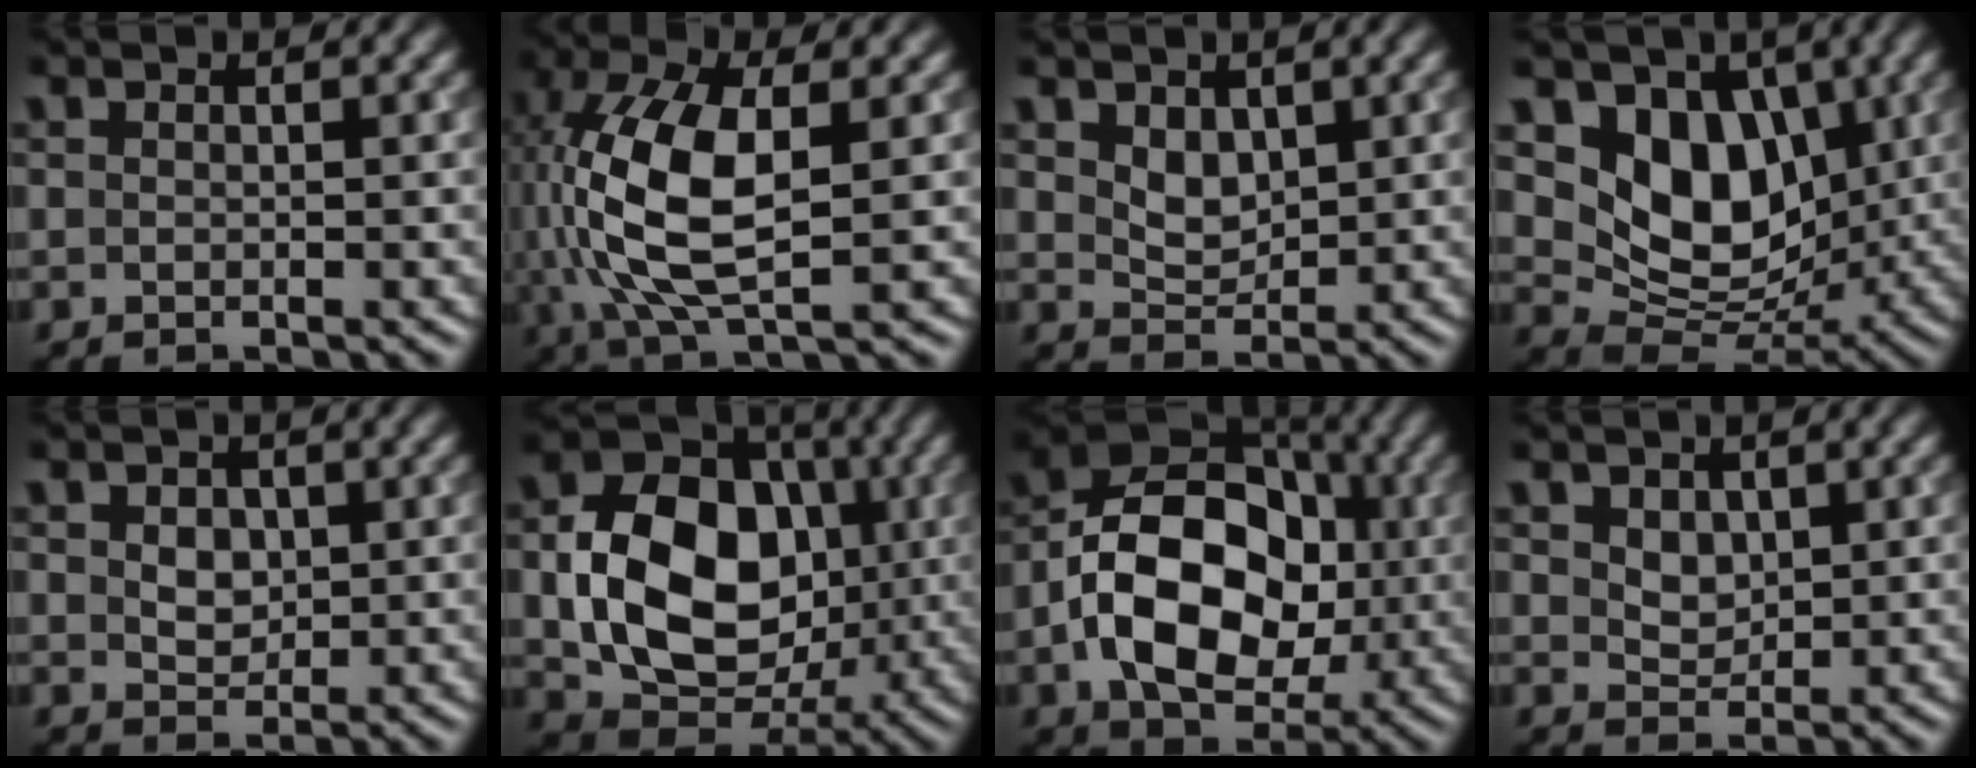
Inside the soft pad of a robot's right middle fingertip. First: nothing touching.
{"total": 10.4, "force": [0.8, 4.9, 9.1], "torque": [-0.201, -0.001, 0.016]}
{"total": 2.4, "force": [1.1, 1.6, 1.3], "torque": [-0.027, -0.007, 0.024]}
{"total": 8.7, "force": [2.4, 6.3, 5.5], "torque": [-0.093, -0.023, 0.038]}
{"total": 2.4, "force": [0.5, 1.8, 1.5], "torque": [-0.025, 0.001, 0.006]}
{"total": 11.8, "force": [-0.5, 8.9, 7.8], "torque": [-0.142, 0.003, -0.009]}
{"total": 12.7, "force": [-1.8, 8.9, 8.9], "torque": [-0.153, 0.002, -0.043]}
{"total": 2.2, "force": [0.9, 1.6, 1.2], "torque": [-0.023, -0.007, 0.018]}